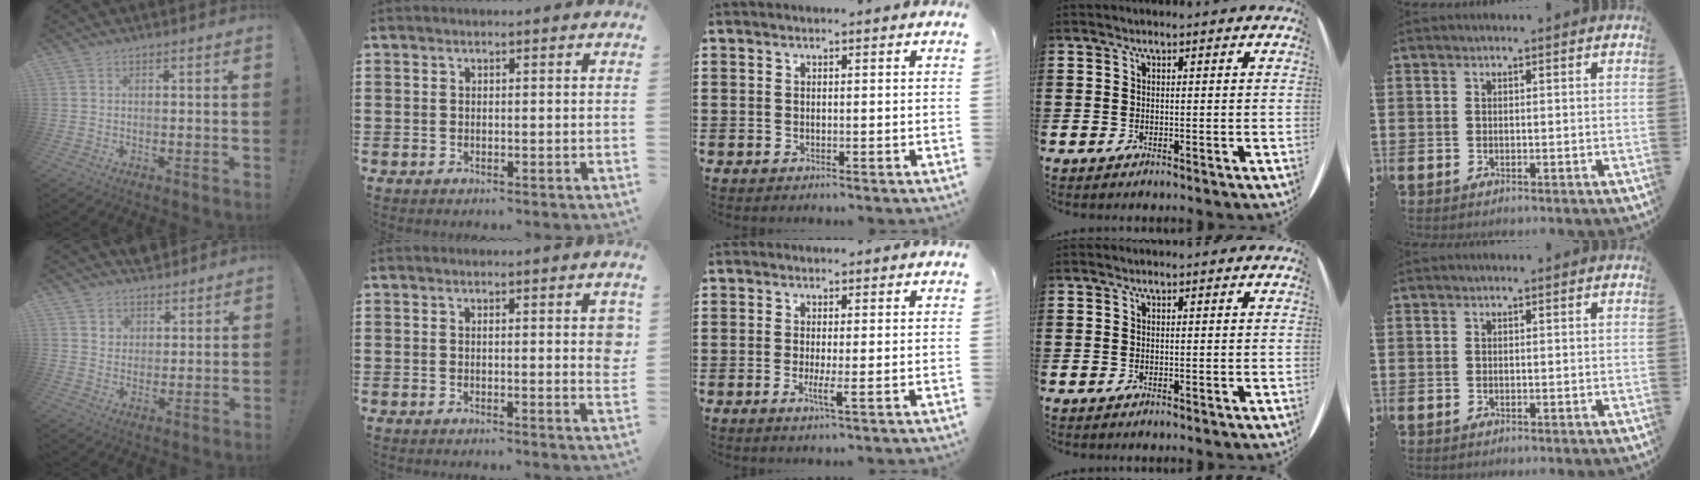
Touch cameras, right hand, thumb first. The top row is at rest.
{"thumb": {"total": 5.7, "force": [4.4, 3.5, -0.2], "torque": [0.007, -0.040, 0.083]}, "index": {"total": 2.3, "force": [0.7, 0.3, 2.2], "torque": [-0.030, -0.004, 0.007]}, "middle": {"total": 2.1, "force": [-0.5, 0.1, 2.0], "torque": [-0.038, -0.006, -0.009]}}